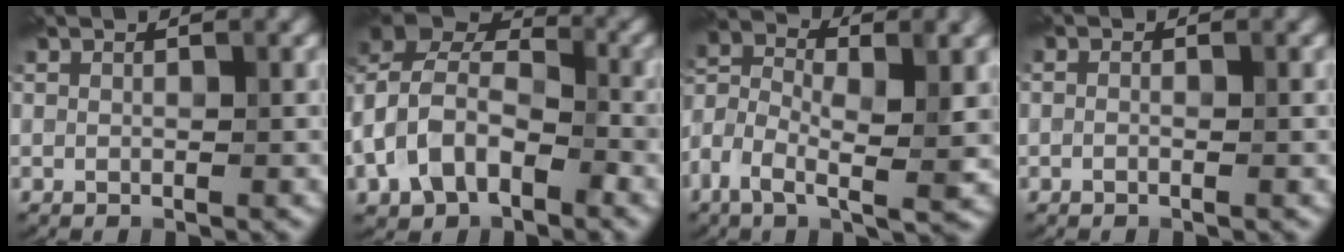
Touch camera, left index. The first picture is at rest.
{"total": 8.7, "force": [-2.5, 5.8, 5.9], "torque": [-0.118, 0.009, -0.064]}
{"total": 8.8, "force": [-2.1, 3.7, 7.7], "torque": [-0.154, -0.003, -0.049]}
{"total": 0.6, "force": [-0.1, 0.3, 0.5], "torque": [0.000, -0.004, -0.012]}